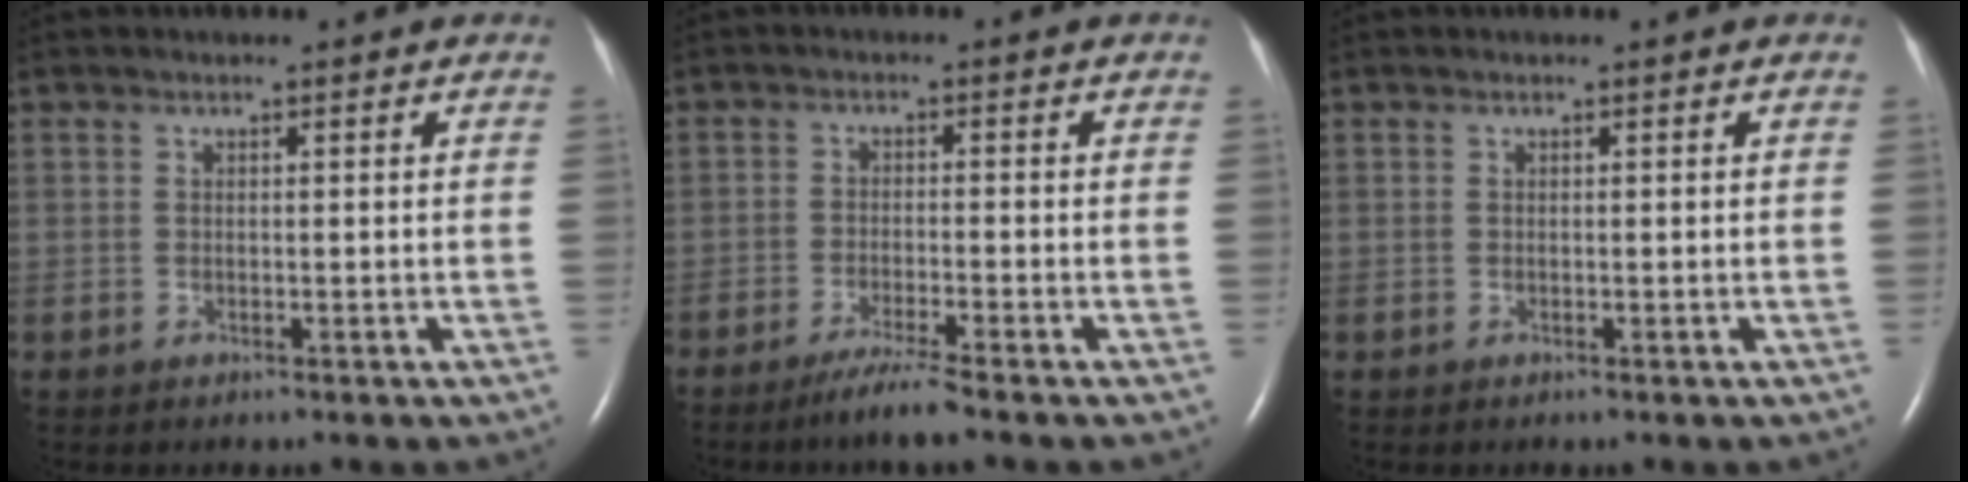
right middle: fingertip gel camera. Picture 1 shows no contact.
{"total": 4.3, "force": [-3.4, -0.7, 2.6], "torque": [-0.053, -0.013, -0.068]}
{"total": 0.0}